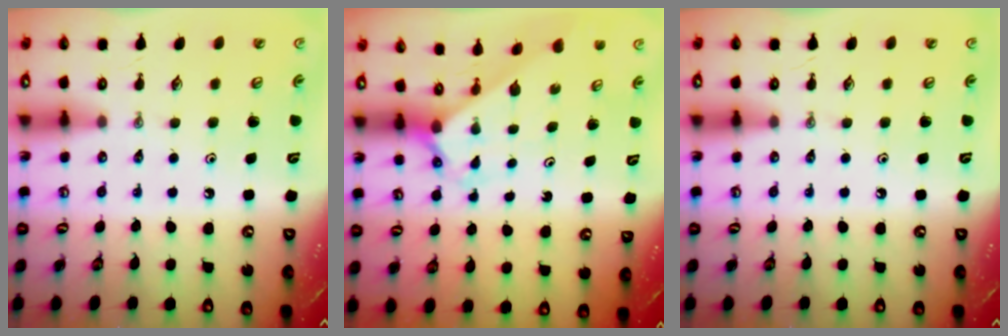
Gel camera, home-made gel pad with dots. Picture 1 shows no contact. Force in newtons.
{"total": 1.9, "press": 1.9, "slide": 0.1}
{"total": 0.0}